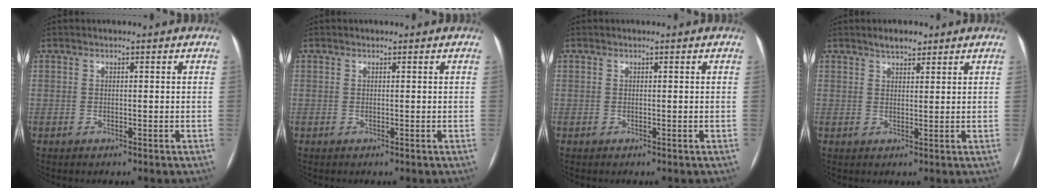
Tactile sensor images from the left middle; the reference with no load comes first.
{"total": 0.0}
{"total": 0.6, "force": [-0.4, -0.3, -0.2], "torque": [0.006, -0.006, -0.008]}
{"total": 2.7, "force": [2.2, 1.1, 1.2], "torque": [-0.022, 0.008, 0.033]}